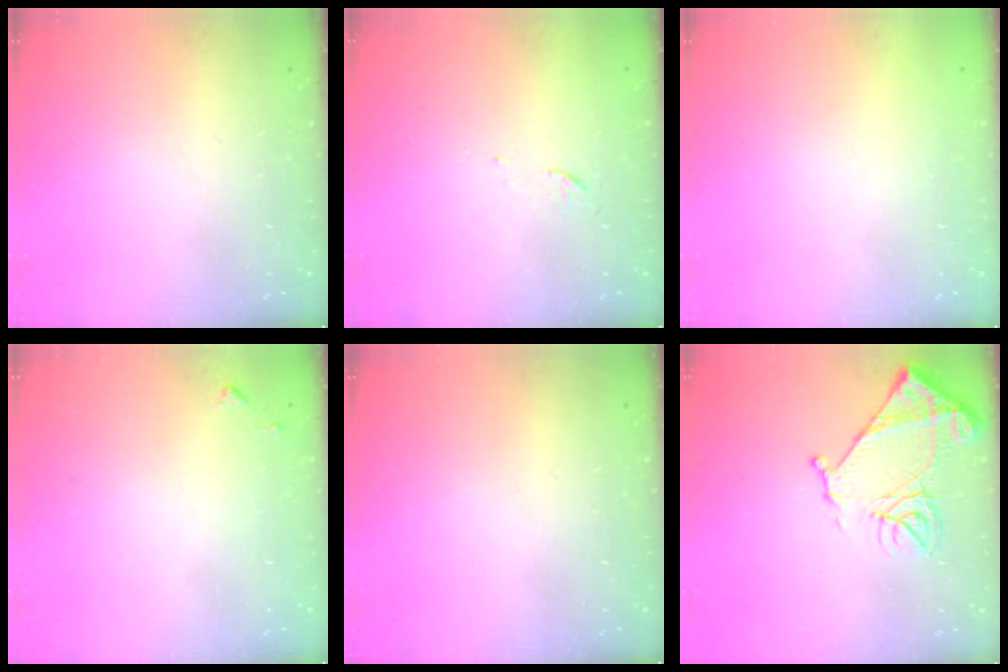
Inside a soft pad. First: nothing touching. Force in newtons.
{"total": 3.3, "press": 3.3, "slide": 0.5}
{"total": 1.5, "press": 1.5, "slide": 0.1}
{"total": 5.1, "press": 5.1, "slide": 0.4}
{"total": 0.0}
{"total": 13.0, "press": 13.0, "slide": 1.3}